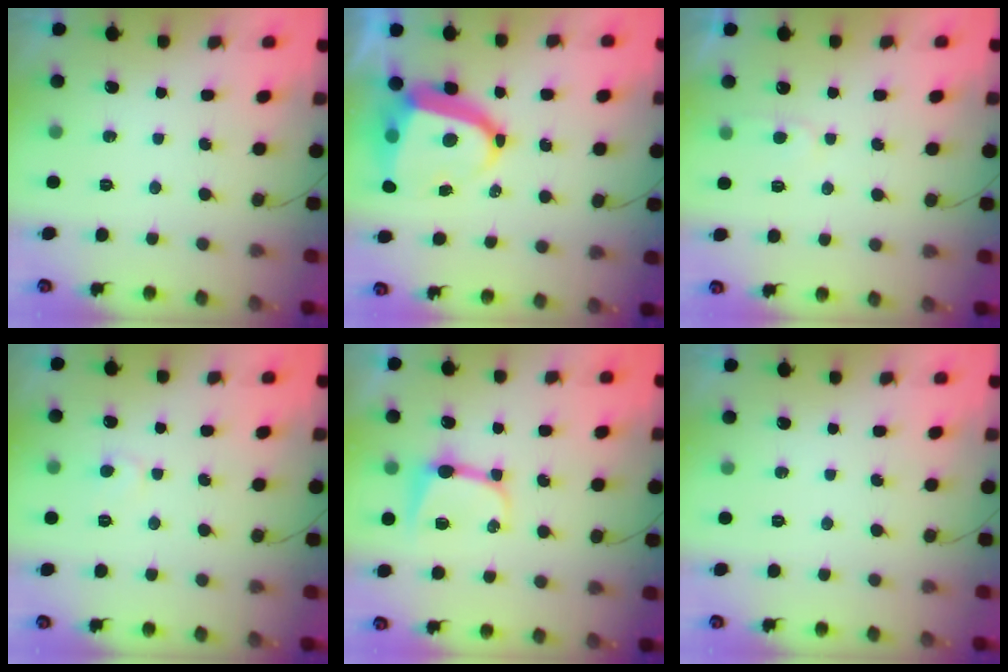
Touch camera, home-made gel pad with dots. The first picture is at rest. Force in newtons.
{"total": 14.3, "press": 14.2, "slide": 1.6}
{"total": 4.2, "press": 4.2, "slide": 0.4}
{"total": 4.8, "press": 4.8, "slide": 0.4}
{"total": 7.9, "press": 7.9, "slide": 0.8}
{"total": 0.0}